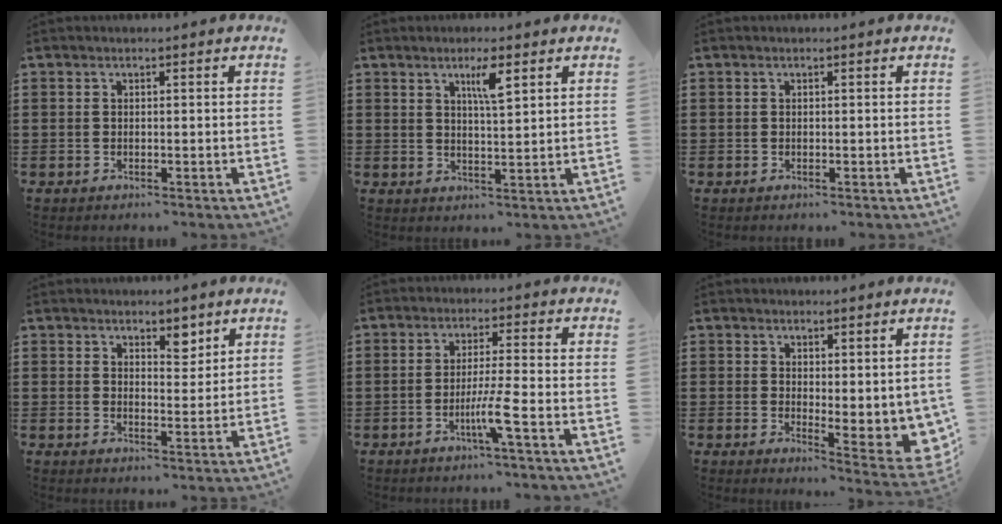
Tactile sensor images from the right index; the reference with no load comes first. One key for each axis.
{"total": 4.0, "fx": 2.2, "fy": 0.6, "fz": 3.3, "tx": -0.063, "ty": 0.002, "tz": 0.034}
{"total": 0.0}
{"total": 3.9, "fx": 3.1, "fy": 1.8, "fz": 1.5, "tx": -0.021, "ty": -0.001, "tz": 0.053}
{"total": 4.9, "fx": -2.0, "fy": -0.7, "fz": 4.4, "tx": -0.081, "ty": -0.016, "tz": -0.039}
{"total": 2.6, "fx": 2.4, "fy": 0.9, "fz": 0.7, "tx": -0.021, "ty": -0.024, "tz": 0.042}